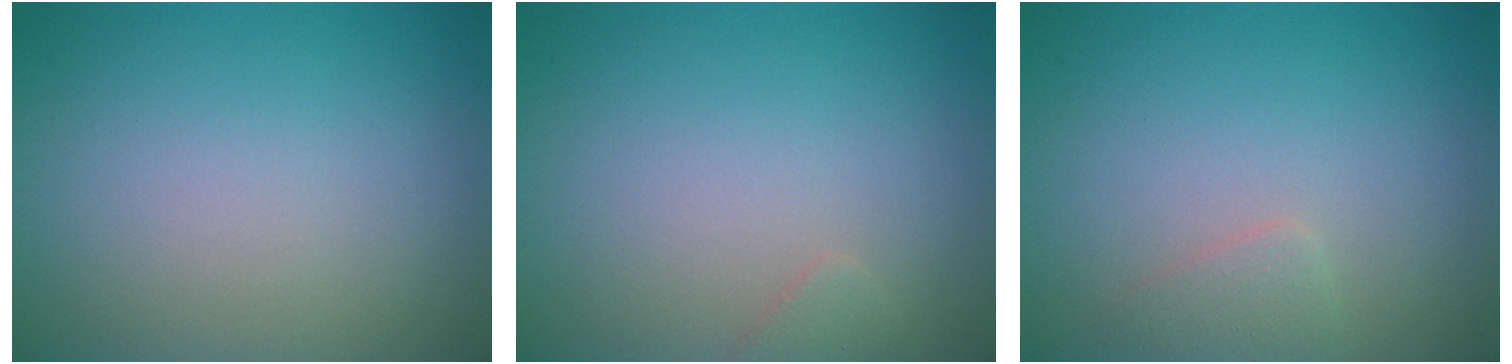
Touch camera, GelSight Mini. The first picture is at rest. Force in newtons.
{"total": 0.8, "press": 0.8, "slide": 0.1}
{"total": 1.2, "press": 1.2, "slide": 0.1}